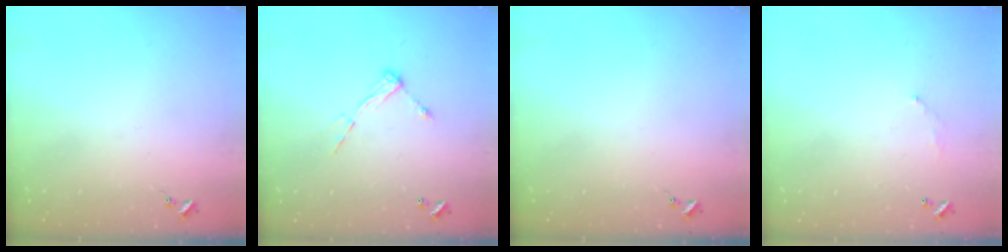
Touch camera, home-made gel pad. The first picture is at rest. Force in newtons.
{"total": 8.2, "press": 8.2, "slide": 0.5}
{"total": 0.0}
{"total": 5.2, "press": 5.2, "slide": 0.3}